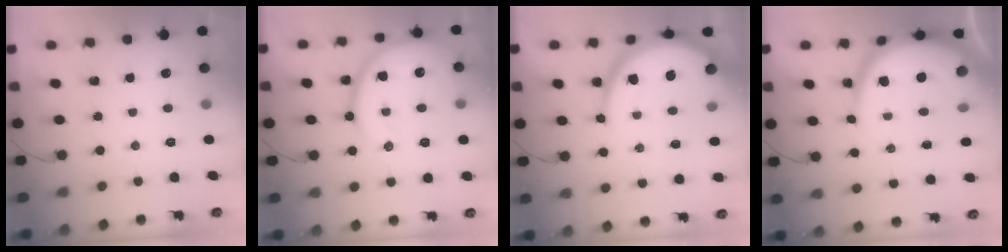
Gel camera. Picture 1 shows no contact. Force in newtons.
{"total": 18.2, "press": 18.1, "slide": 1.9}
{"total": 14.6, "press": 14.5, "slide": 1.6}
{"total": 13.8, "press": 13.8, "slide": 1.3}